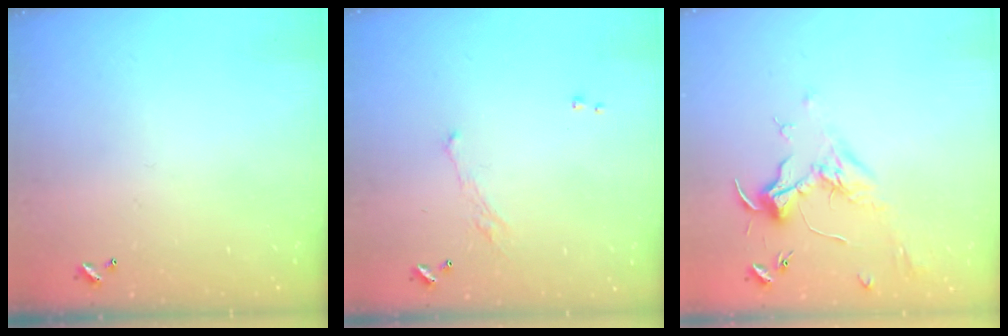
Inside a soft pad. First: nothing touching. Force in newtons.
{"total": 1.9, "press": 1.7, "slide": 0.8}
{"total": 1.8, "press": 1.7, "slide": 0.6}